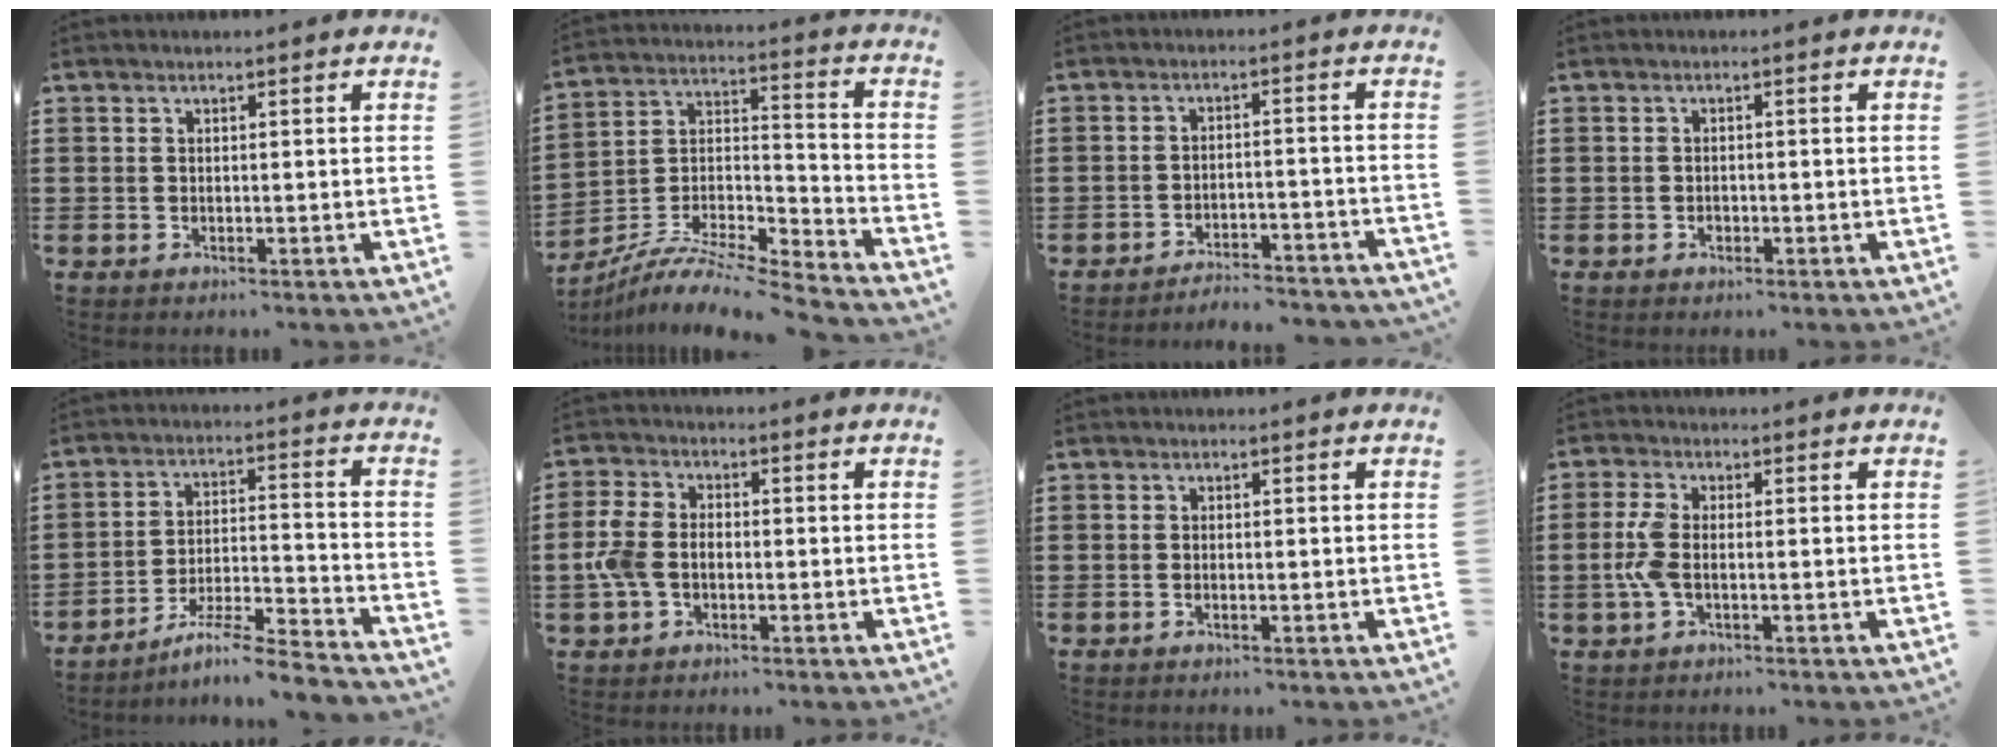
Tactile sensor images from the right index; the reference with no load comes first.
{"total": 7.8, "force": [-7.2, 1.0, 2.9], "torque": [-0.055, 0.001, -0.147]}
{"total": 5.2, "force": [-5.0, 0.1, 1.1], "torque": [-0.020, 0.002, -0.101]}
{"total": 0.9, "force": [-0.6, 0.5, 0.4], "torque": [-0.011, -0.004, -0.011]}
{"total": 7.4, "force": [-6.4, 0.1, 3.7], "torque": [-0.069, -0.004, -0.125]}
{"total": 5.3, "force": [-1.3, 3.6, 3.7], "torque": [-0.104, -0.002, -0.033]}
{"total": 0.7, "force": [-0.4, 0.0, 0.6], "torque": [-0.013, -0.007, -0.006]}
{"total": 4.6, "force": [-0.9, 2.0, 4.1], "torque": [-0.107, -0.007, -0.025]}